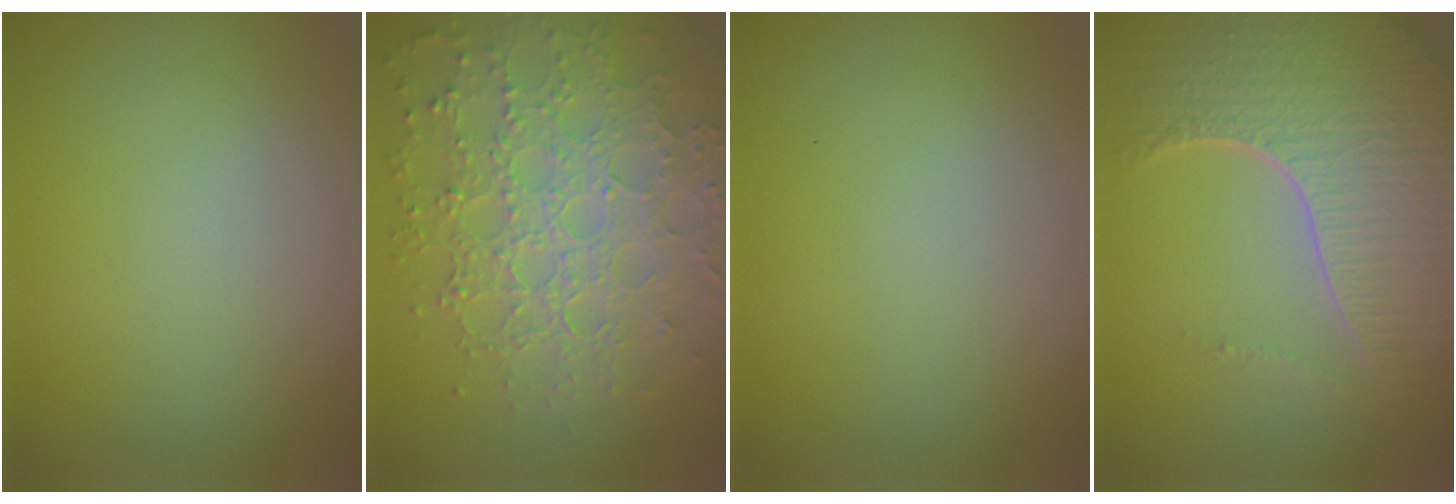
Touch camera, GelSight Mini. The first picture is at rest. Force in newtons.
{"total": 7.7, "press": 5.7, "slide": 5.1}
{"total": 0.0}
{"total": 7.2, "press": 5.2, "slide": 5.0}